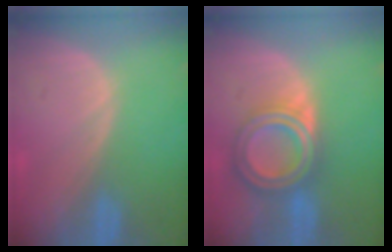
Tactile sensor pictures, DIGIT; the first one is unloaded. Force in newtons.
{"total": 7.7, "press": 7.6, "slide": 0.5}